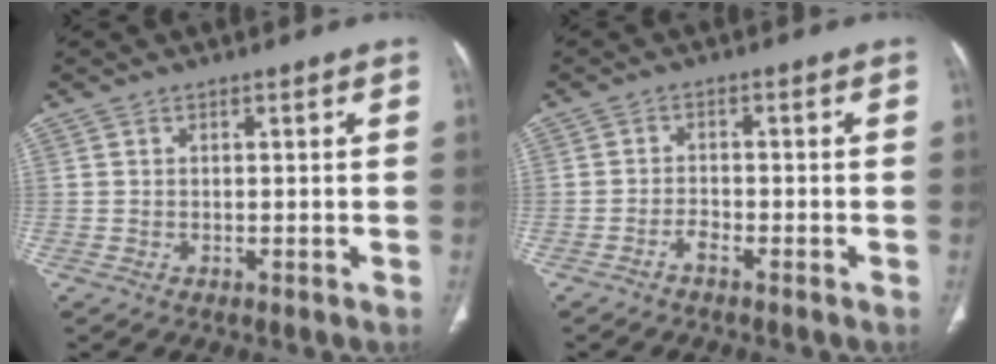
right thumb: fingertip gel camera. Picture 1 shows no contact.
{"total": 1.8, "force": [-1.5, 0.4, 1.0], "torque": [-0.022, 0.011, -0.031]}